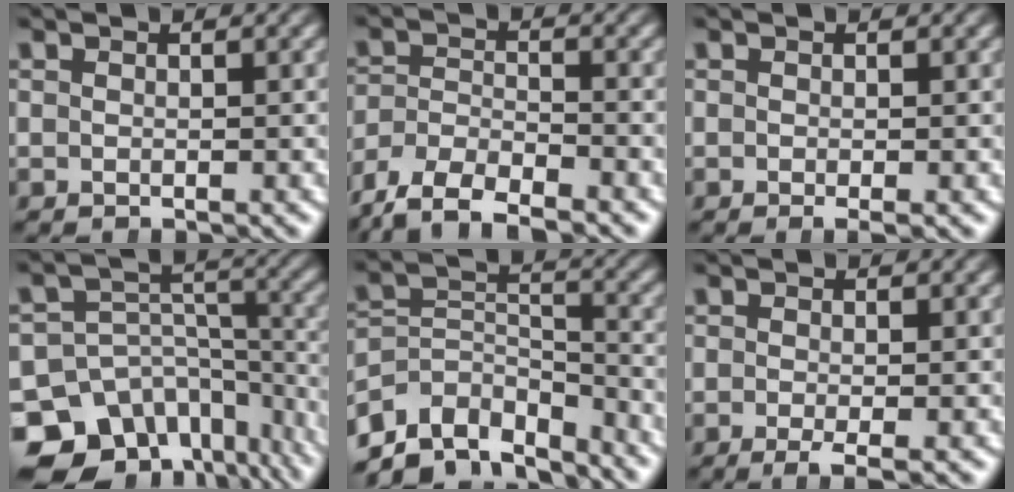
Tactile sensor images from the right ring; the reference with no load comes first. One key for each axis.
{"total": 7.4, "fx": -5.0, "fy": 4.6, "fz": 3.2, "tx": -0.069, "ty": -0.027, "tz": -0.079}
{"total": 1.2, "fx": -0.7, "fy": 0.1, "fz": 0.9, "tx": -0.008, "ty": -0.002, "tz": -0.011}
{"total": 14.4, "fx": -7.4, "fy": 10.4, "fz": 6.8, "tx": -0.123, "ty": -0.053, "tz": -0.106}
{"total": 11.8, "fx": -6.8, "fy": 7.7, "fz": 5.7, "tx": -0.118, "ty": -0.073, "tz": -0.089}
{"total": 3.0, "fx": -2.0, "fy": 0.9, "fz": 2.1, "tx": -0.038, "ty": -0.019, "tz": -0.024}